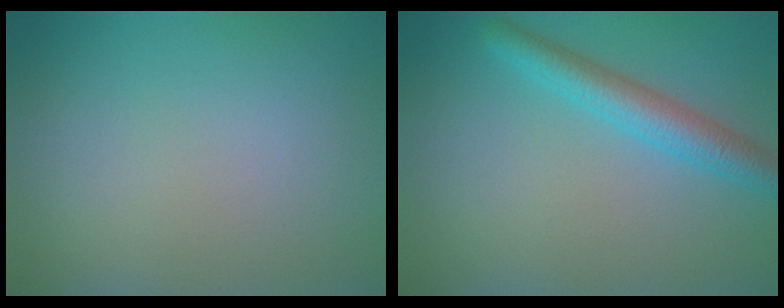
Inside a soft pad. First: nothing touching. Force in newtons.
{"total": 3.6, "press": 3.6, "slide": 0.1}